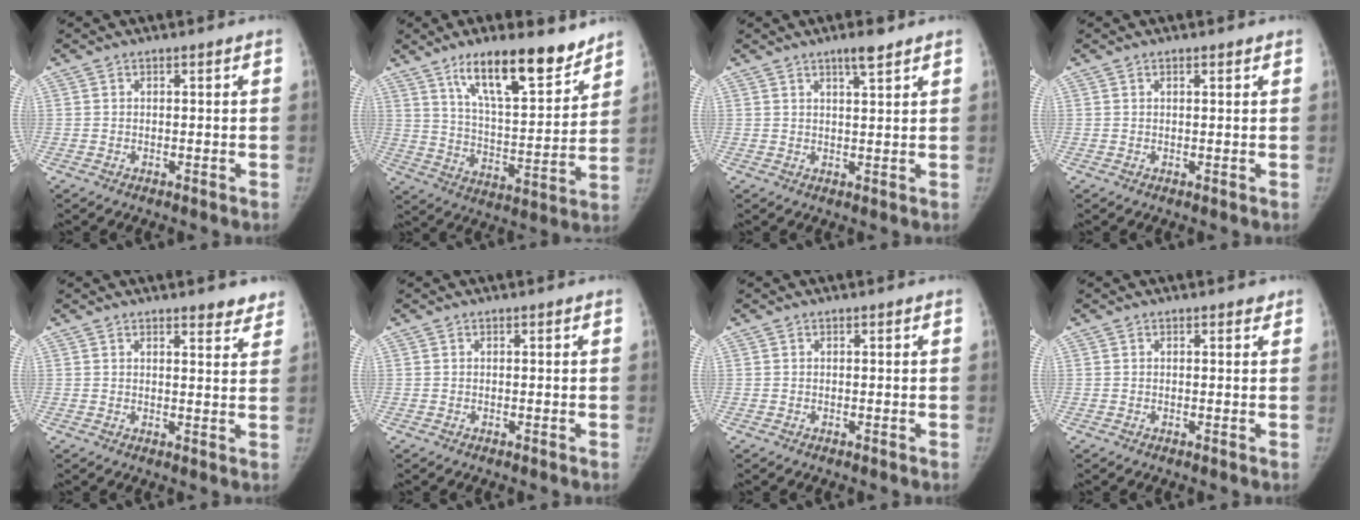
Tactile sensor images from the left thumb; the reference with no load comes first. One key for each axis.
{"total": 17.3, "fx": 12.1, "fy": 5.0, "fz": 11.3, "tx": -0.145, "ty": -0.076, "tz": 0.206}
{"total": 3.6, "fx": 2.6, "fy": 0.5, "fz": 2.5, "tx": -0.039, "ty": -0.016, "tz": 0.044}
{"total": 0.8, "fx": 0.6, "fy": 0.2, "fz": 0.5, "tx": -0.009, "ty": -0.002, "tz": 0.009}
{"total": 4.4, "fx": 3.6, "fy": 1.2, "fz": 2.1, "tx": -0.008, "ty": -0.021, "tz": 0.044}
{"total": 0.0}
{"total": 0.0}
{"total": 0.7, "fx": 0.5, "fy": 0.4, "fz": 0.2, "tx": 0.000, "ty": -0.004, "tz": 0.003}